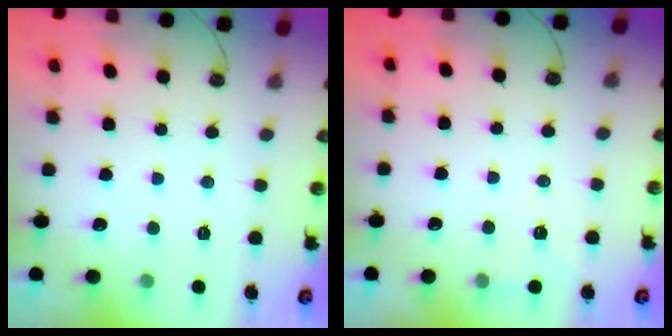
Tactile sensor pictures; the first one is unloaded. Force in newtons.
{"total": 5.6, "press": 3.6, "slide": 4.3}